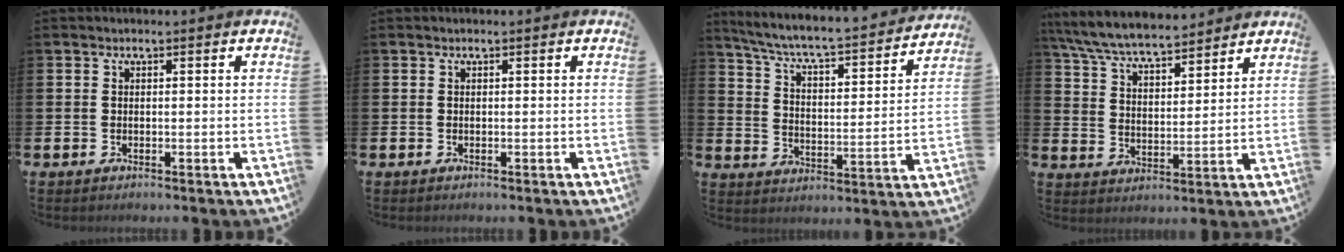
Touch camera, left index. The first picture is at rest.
{"total": 0.0}
{"total": 6.3, "force": [5.8, 0.6, 2.4], "torque": [-0.074, -0.048, 0.091]}
{"total": 7.3, "force": [6.9, 1.1, 2.1], "torque": [-0.072, -0.037, 0.124]}